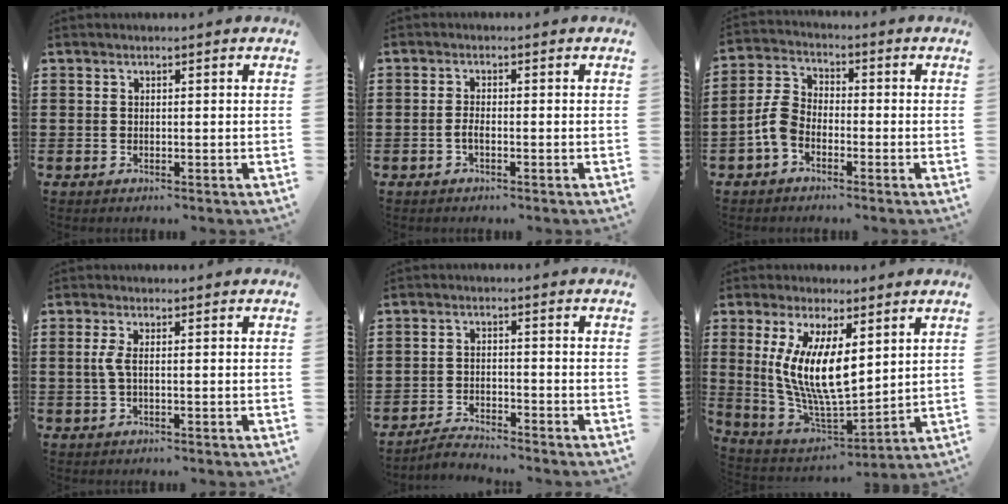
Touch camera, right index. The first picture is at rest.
{"total": 1.6, "force": [-0.7, 0.5, 1.4], "torque": [-0.033, -0.003, -0.016]}
{"total": 5.4, "force": [-2.4, 3.3, 3.5], "torque": [-0.099, 0.001, -0.054]}
{"total": 2.5, "force": [-0.2, 0.5, 2.5], "torque": [-0.063, -0.008, -0.009]}
{"total": 2.7, "force": [-2.7, 0.1, 0.2], "torque": [-0.010, 0.004, -0.058]}
{"total": 10.5, "force": [2.5, 3.5, 9.6], "torque": [-0.207, -0.017, 0.045]}